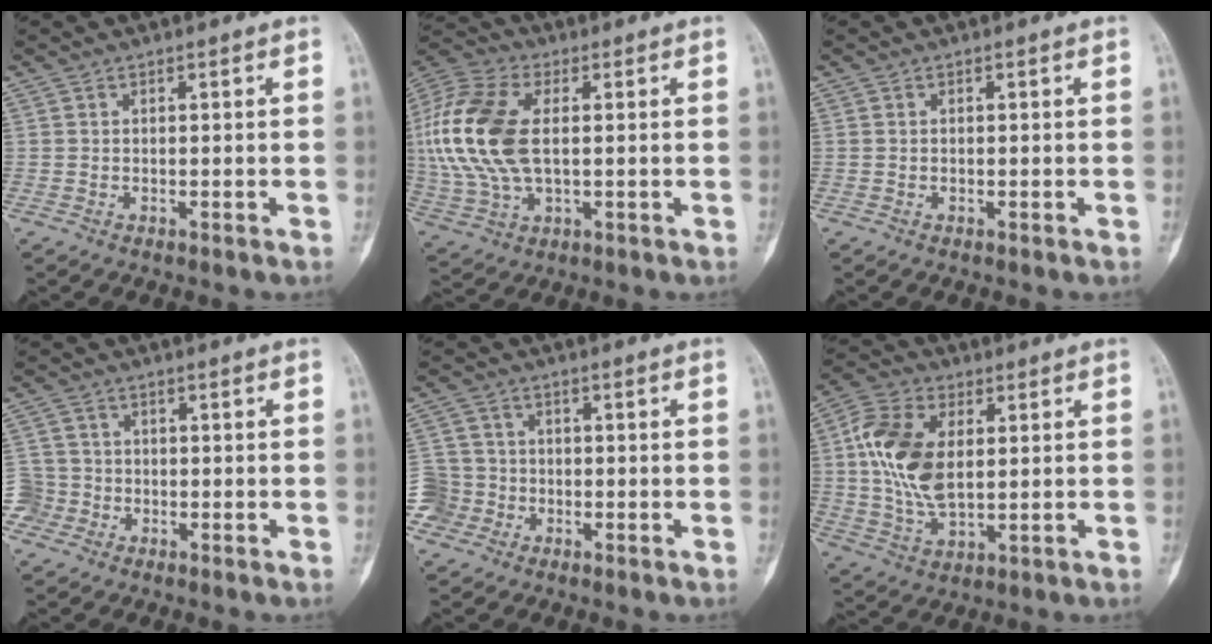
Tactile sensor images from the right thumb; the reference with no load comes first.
{"total": 18.6, "force": [1.8, 10.4, 15.3], "torque": [-0.353, 0.007, 0.033]}
{"total": 0.0}
{"total": 4.3, "force": [-2.2, 3.7, 0.0], "torque": [0.020, 0.017, -0.049]}
{"total": 6.1, "force": [-3.1, 5.3, 0.4], "torque": [0.013, 0.025, -0.064]}
{"total": 13.8, "force": [1.9, 8.1, 11.0], "torque": [-0.220, 0.000, 0.036]}